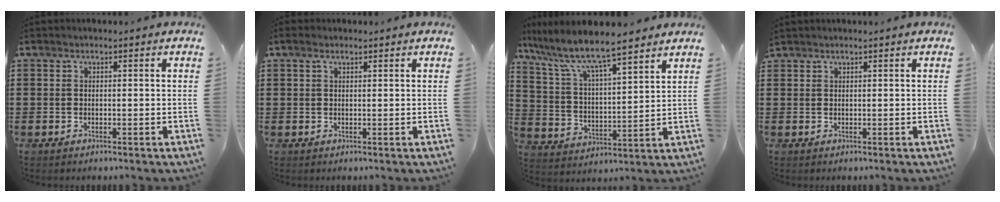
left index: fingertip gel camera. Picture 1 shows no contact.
{"total": 1.3, "force": [0.4, 0.6, 1.1], "torque": [-0.021, 0.004, 0.007]}
{"total": 7.9, "force": [6.8, 1.0, 3.9], "torque": [-0.105, -0.036, 0.112]}
{"total": 0.6, "force": [0.6, 0.0, -0.1], "torque": [-0.002, -0.002, 0.013]}